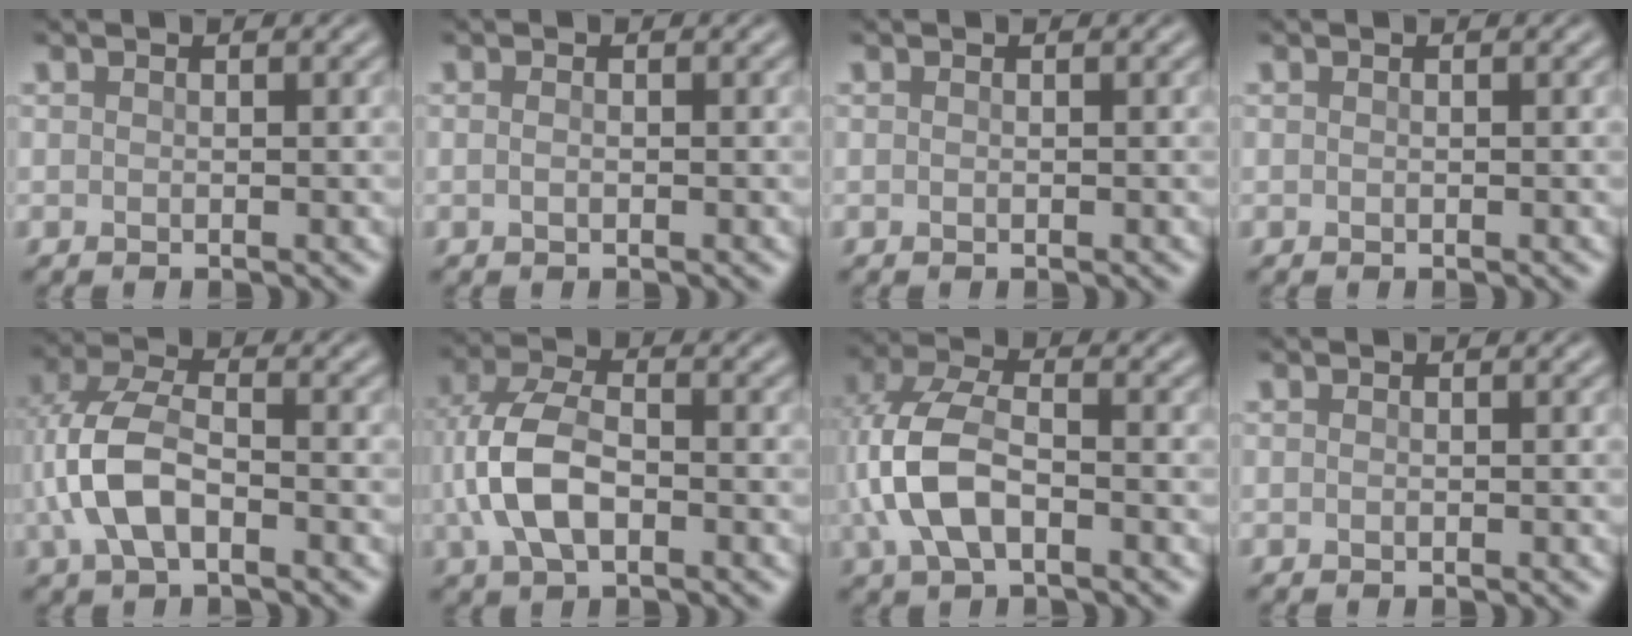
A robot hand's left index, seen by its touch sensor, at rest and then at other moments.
{"total": 0.6, "force": [-0.1, 0.3, 0.5], "torque": [-0.012, -0.003, -0.002]}
{"total": 0.0}
{"total": 0.0}
{"total": 6.3, "force": [-1.2, 3.5, 5.1], "torque": [-0.123, 0.008, -0.030]}
{"total": 6.4, "force": [-0.9, 3.7, 5.1], "torque": [-0.121, 0.002, -0.022]}
{"total": 7.0, "force": [-0.9, 3.9, 5.7], "torque": [-0.137, 0.010, -0.026]}
{"total": 0.0}